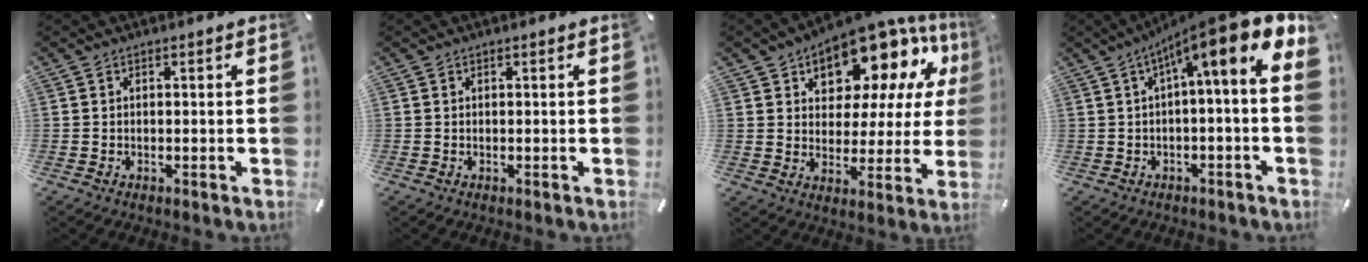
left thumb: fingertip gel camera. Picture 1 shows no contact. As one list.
[{"total": 0.0}, {"total": 14.7, "force": [10.3, 8.0, 6.7], "torque": [-0.107, -0.079, 0.178]}, {"total": 12.5, "force": [5.0, 1.8, 11.3], "torque": [-0.175, -0.047, 0.076]}]